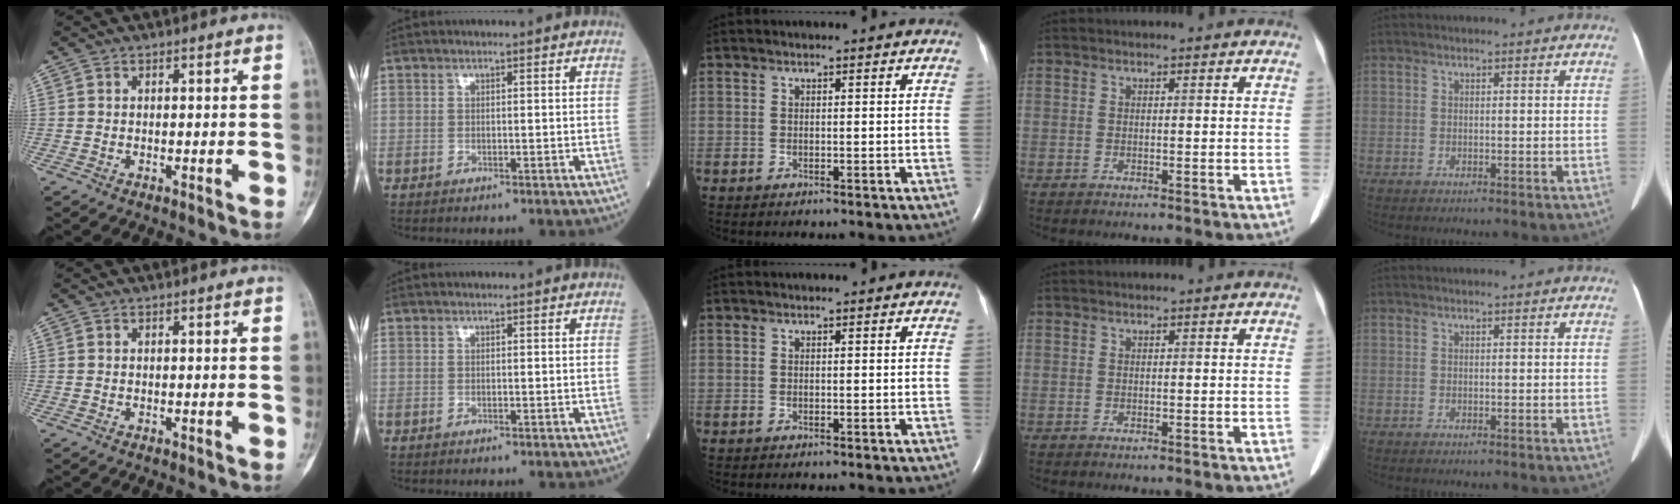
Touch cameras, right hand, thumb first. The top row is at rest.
{}